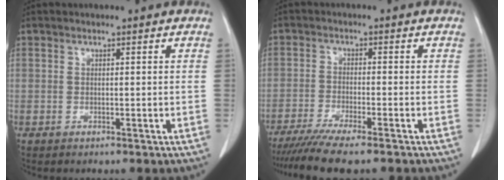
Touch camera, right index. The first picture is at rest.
{"total": 9.6, "force": [-8.0, 0.1, 5.2], "torque": [-0.071, -0.021, -0.125]}